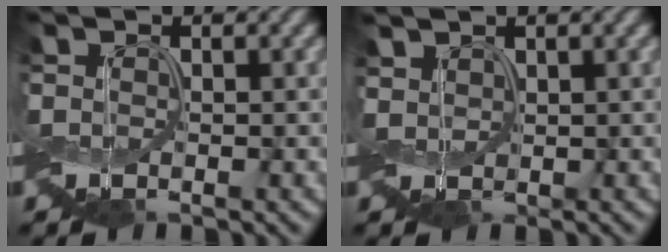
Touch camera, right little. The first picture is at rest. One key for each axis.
{"total": 1.4, "fx": 0.9, "fy": 0.8, "fz": 0.6, "tx": -0.019, "ty": 0.007, "tz": 0.015}